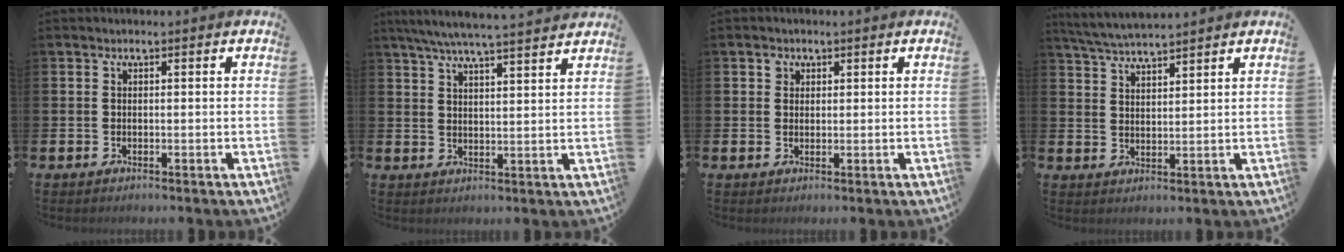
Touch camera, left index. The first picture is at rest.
{"total": 6.4, "force": [6.0, -0.1, 2.2], "torque": [-0.056, -0.029, 0.106]}
{"total": 1.6, "force": [1.0, 1.2, 0.2], "torque": [0.019, -0.003, 0.014]}
{"total": 4.7, "force": [4.6, 0.2, 1.0], "torque": [-0.041, -0.017, 0.084]}